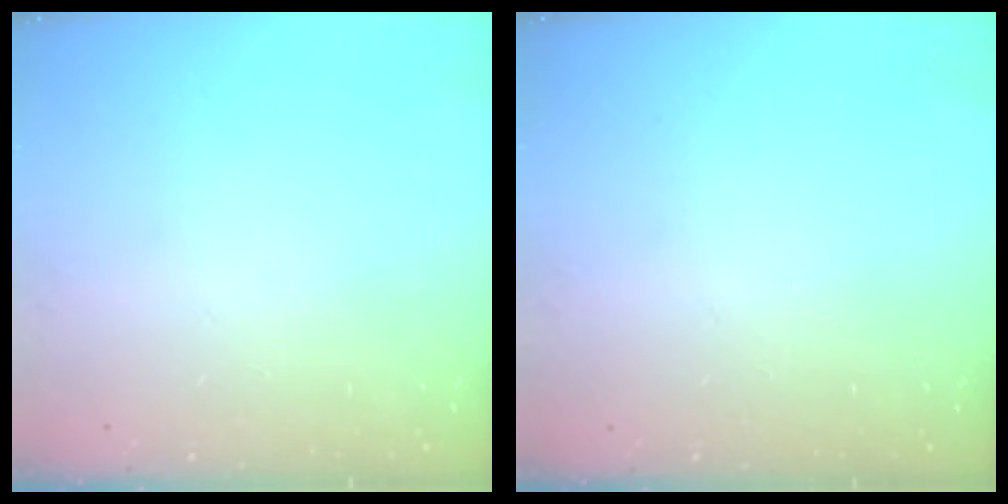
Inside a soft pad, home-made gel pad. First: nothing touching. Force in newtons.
{"total": 0.0}